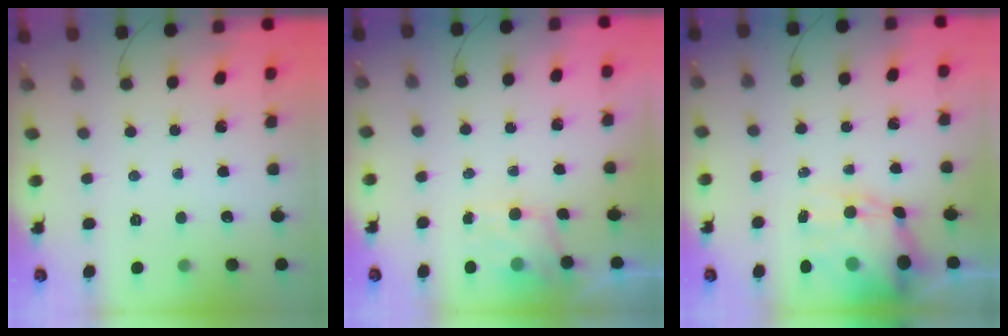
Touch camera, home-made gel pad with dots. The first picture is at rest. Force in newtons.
{"total": 4.4, "press": 4.3, "slide": 1.0}
{"total": 12.5, "press": 12.1, "slide": 3.3}